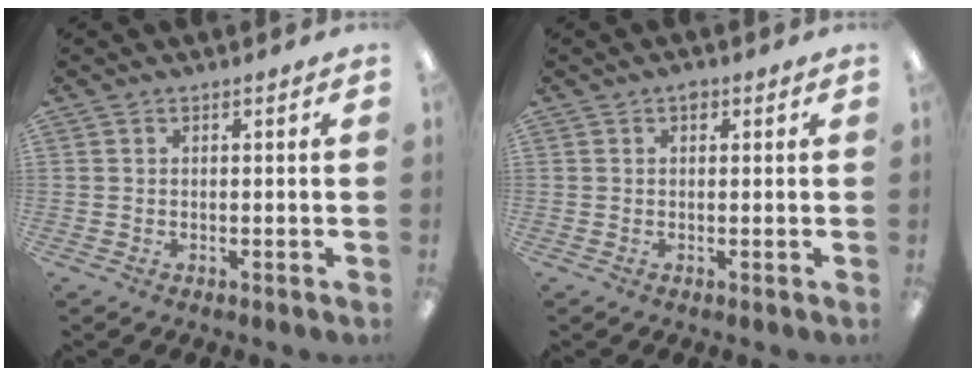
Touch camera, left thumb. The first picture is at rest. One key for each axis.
{"total": 1.4, "fx": 0.7, "fy": 0.8, "fz": 0.9, "tx": -0.010, "ty": 0.001, "tz": 0.009}